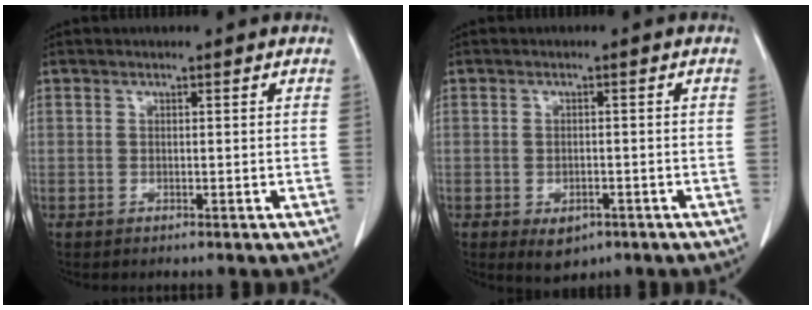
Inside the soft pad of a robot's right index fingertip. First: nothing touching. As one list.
[{"total": 3.7, "force": [-2.0, 2.2, 2.1], "torque": [-0.028, -0.002, -0.017]}]